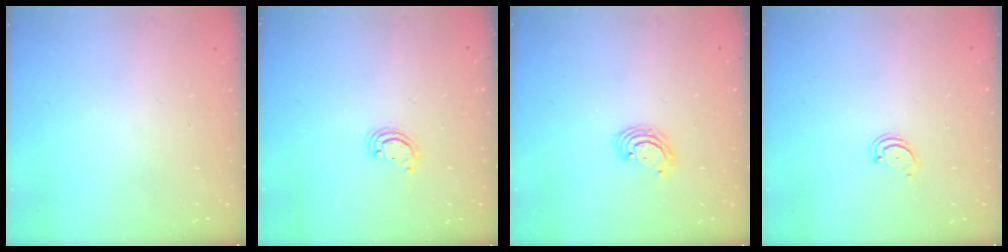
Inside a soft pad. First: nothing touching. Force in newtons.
{"total": 2.0, "press": 2.0, "slide": 0.2}
{"total": 3.1, "press": 3.1, "slide": 0.1}
{"total": 2.4, "press": 2.3, "slide": 0.5}